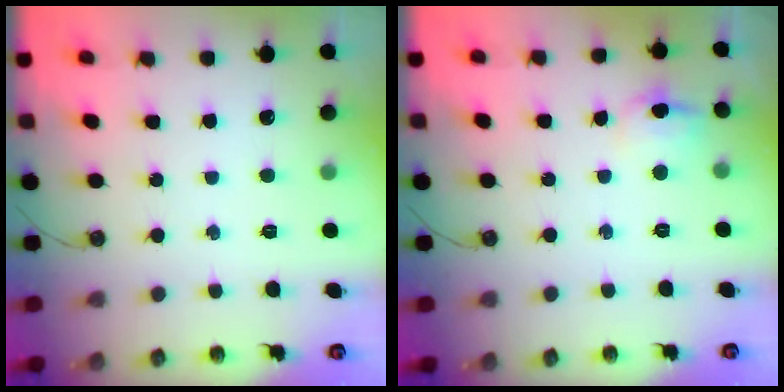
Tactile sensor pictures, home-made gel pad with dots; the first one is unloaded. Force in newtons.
{"total": 6.4, "press": 6.2, "slide": 1.5}